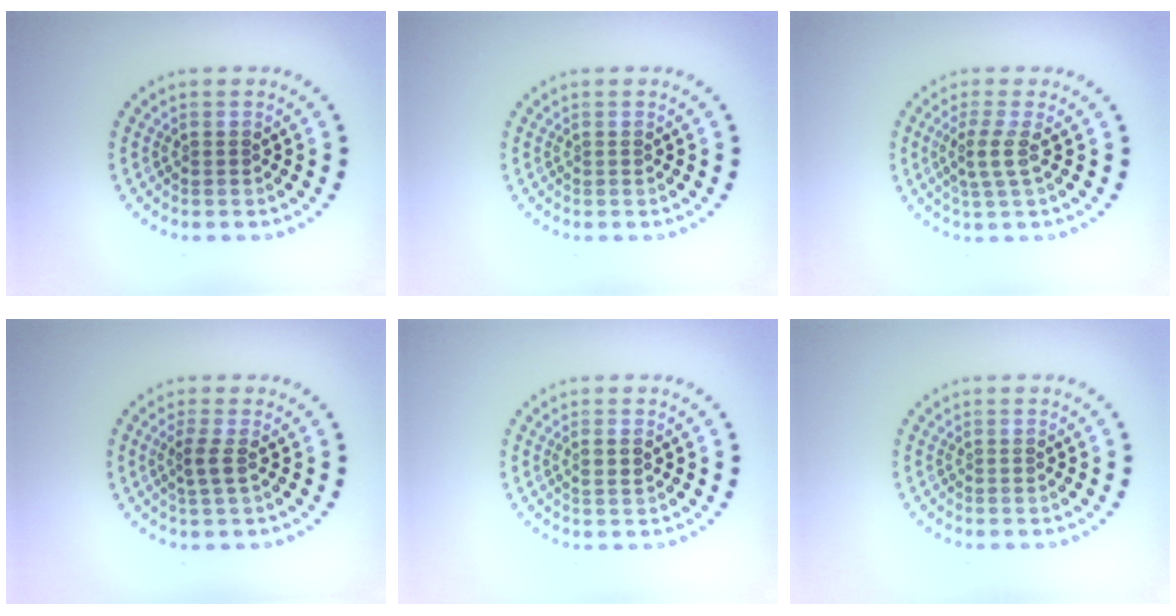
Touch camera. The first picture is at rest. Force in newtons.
{"total": 0.0}
{"total": 2.1, "press": 1.6, "slide": 1.4}
{"total": 1.6, "press": 1.2, "slide": 1.0}
{"total": 1.2, "press": 1.1, "slide": 0.4}
{"total": 0.0}